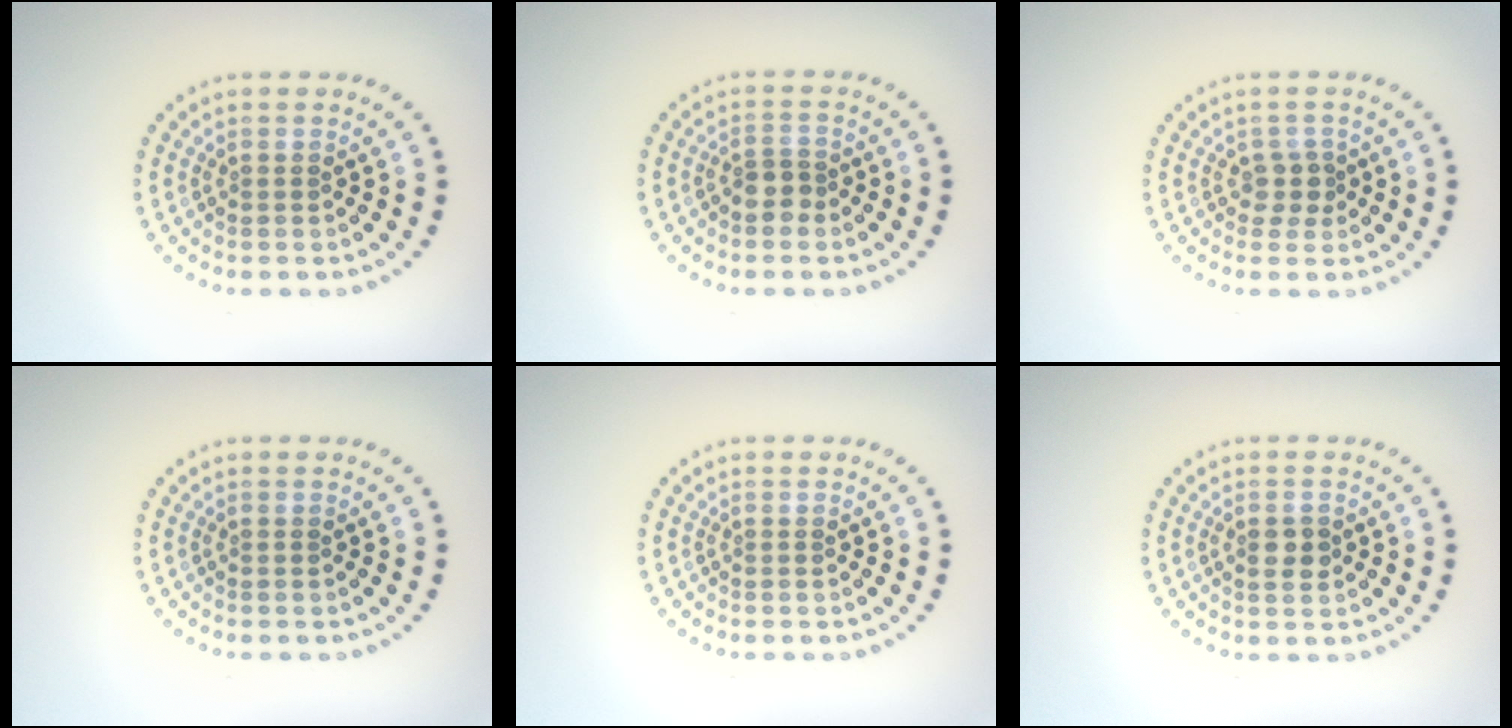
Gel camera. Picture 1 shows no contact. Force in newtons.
{"total": 2.0, "press": 1.7, "slide": 1.0}
{"total": 1.8, "press": 1.4, "slide": 1.1}
{"total": 0.0}
{"total": 0.0}
{"total": 1.8, "press": 1.8, "slide": 0.2}